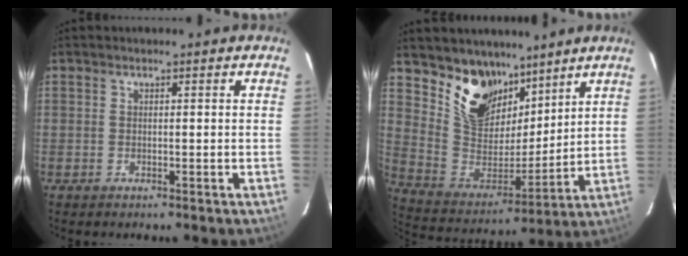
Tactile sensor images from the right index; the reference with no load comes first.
{"total": 15.2, "force": [10.6, 8.9, 6.3], "torque": [-0.135, -0.008, 0.210]}